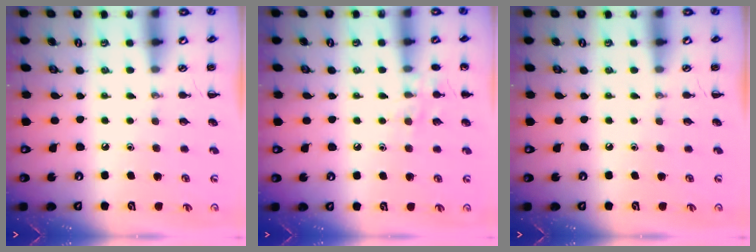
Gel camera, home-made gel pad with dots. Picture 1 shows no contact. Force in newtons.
{"total": 7.5, "press": 7.4, "slide": 1.6}
{"total": 0.0}